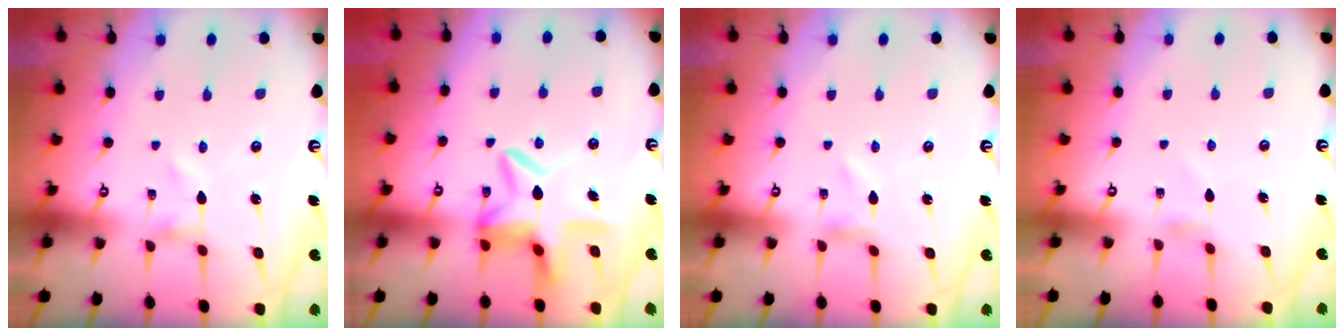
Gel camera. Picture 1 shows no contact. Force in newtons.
{"total": 12.3, "press": 12.2, "slide": 1.2}
{"total": 0.0}
{"total": 1.2, "press": 1.1, "slide": 0.4}